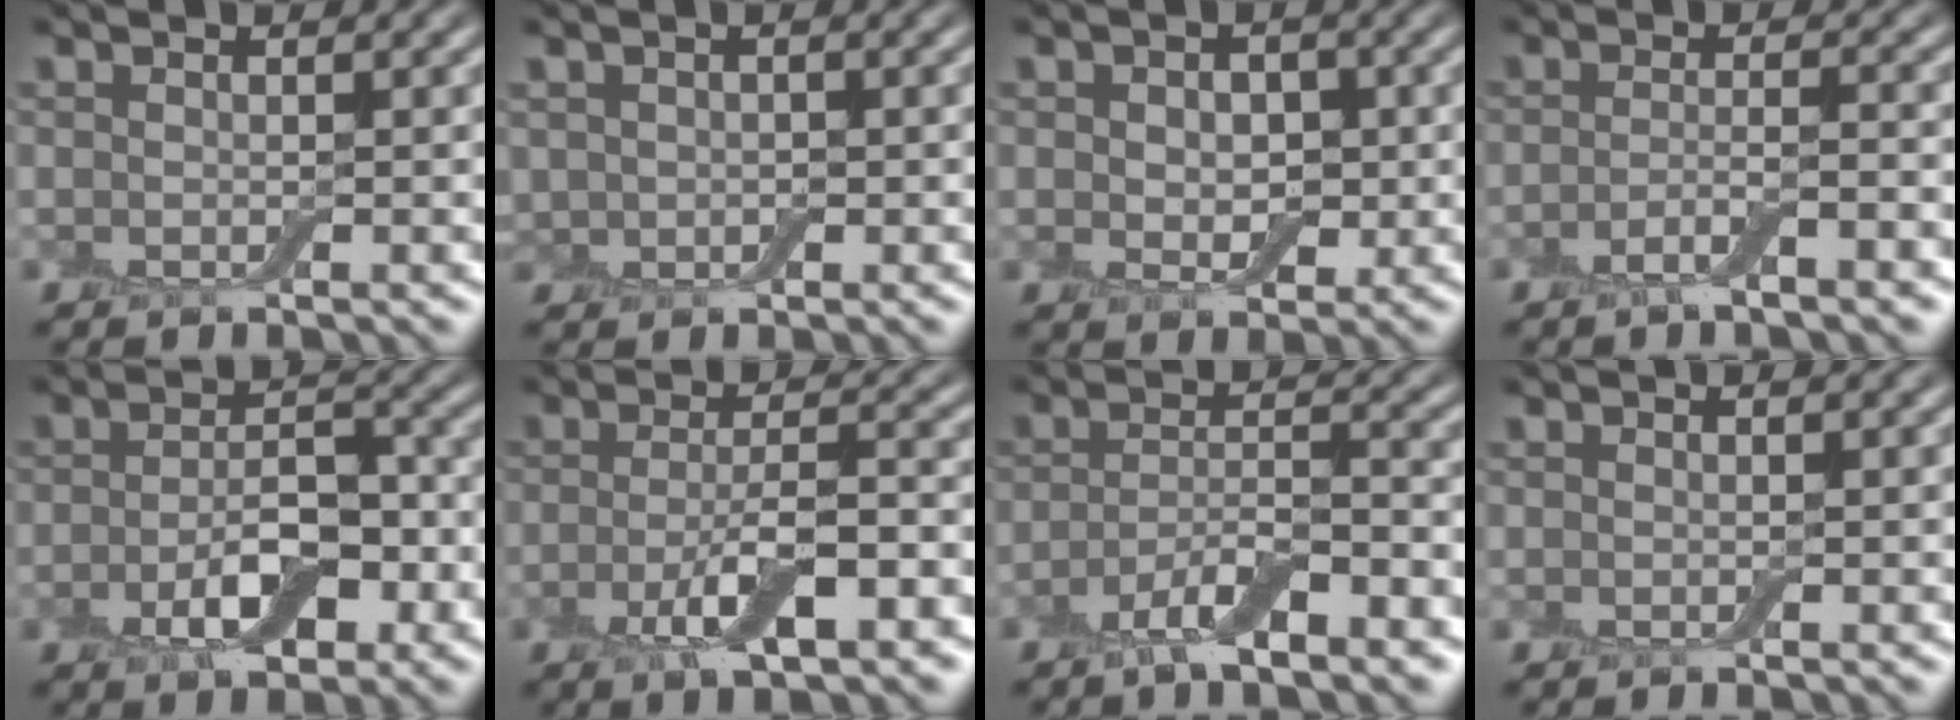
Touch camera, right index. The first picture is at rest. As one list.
[{"total": 1.4, "force": [0.1, 1.3, 0.6], "torque": [-0.011, -0.003, -0.001]}, {"total": 3.4, "force": [0.1, 2.3, 2.5], "torque": [-0.037, -0.001, -0.001]}, {"total": 2.8, "force": [-1.6, 0.4, 2.3], "torque": [-0.040, 0.004, -0.036]}, {"total": 5.7, "force": [-2.1, 2.7, 4.6], "torque": [-0.079, 0.005, -0.037]}, {"total": 6.1, "force": [-2.3, 1.9, 5.3], "torque": [-0.105, -0.002, -0.041]}, {"total": 5.0, "force": [-2.9, 1.3, 3.8], "torque": [-0.071, -0.001, -0.056]}, {"total": 0.0}]